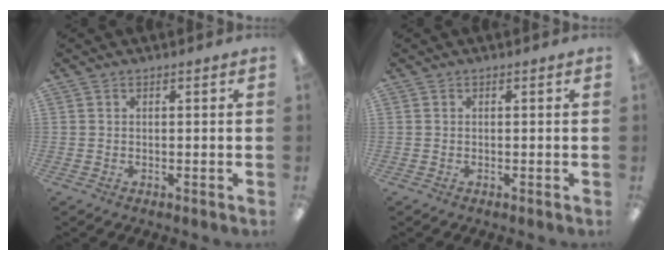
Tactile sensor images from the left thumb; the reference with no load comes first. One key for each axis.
{"total": 0.0}